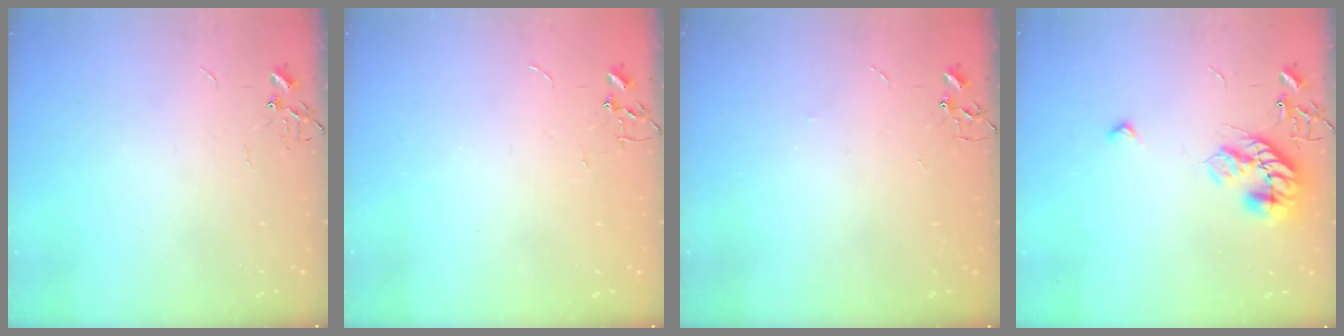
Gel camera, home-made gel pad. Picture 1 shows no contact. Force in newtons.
{"total": 0.0}
{"total": 2.8, "press": 2.8, "slide": 0.5}
{"total": 13.8, "press": 13.8, "slide": 0.5}